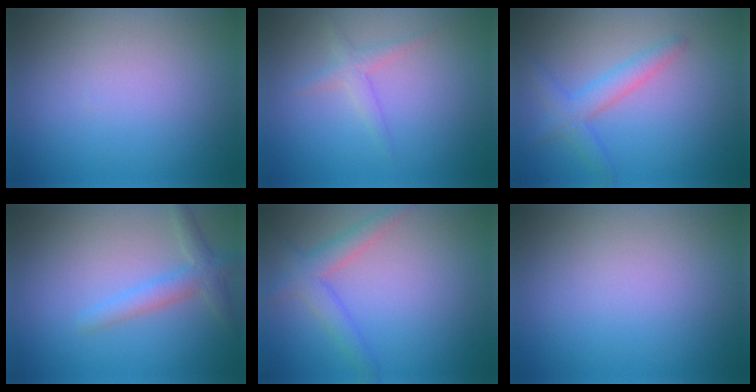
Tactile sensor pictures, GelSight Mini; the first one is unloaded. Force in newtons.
{"total": 1.6, "press": 1.6, "slide": 0.0}
{"total": 2.9, "press": 2.9, "slide": 0.1}
{"total": 2.5, "press": 2.5, "slide": 0.1}
{"total": 3.0, "press": 3.0, "slide": 0.1}
{"total": 0.0}